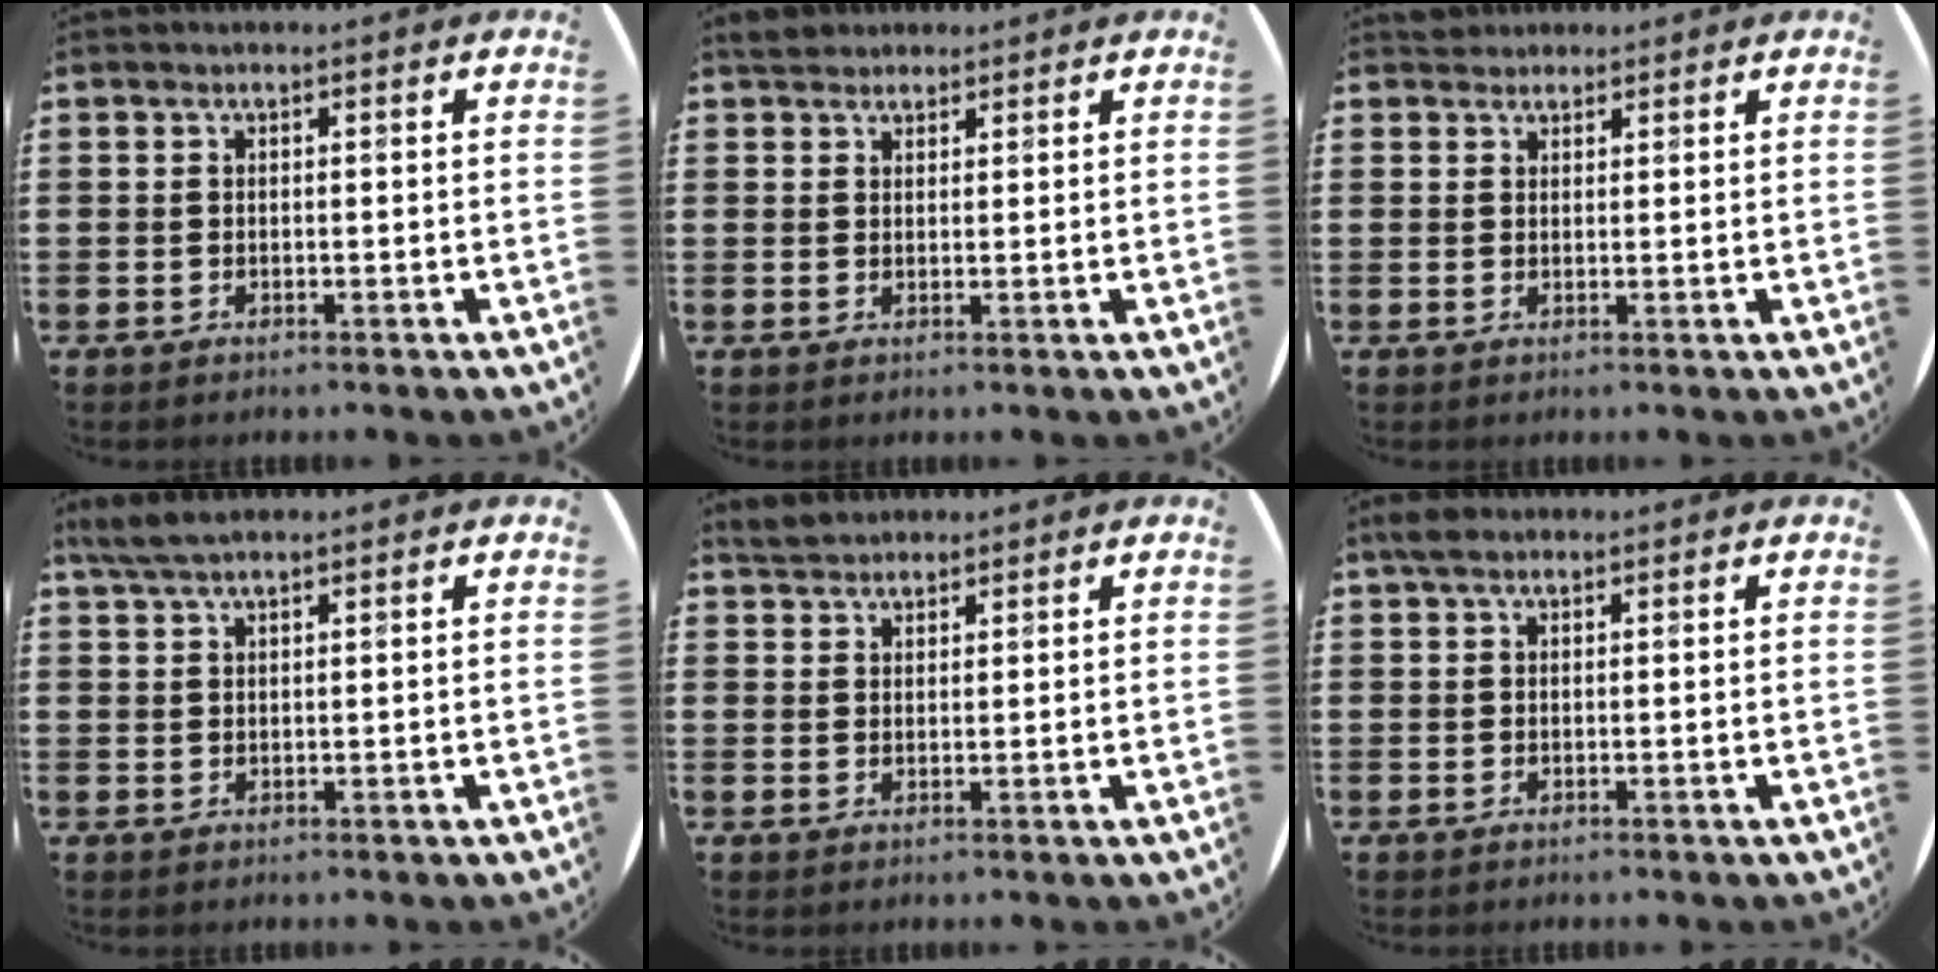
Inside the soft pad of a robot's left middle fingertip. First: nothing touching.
{"total": 2.3, "force": [2.1, 0.9, 0.1], "torque": [0.002, 0.004, 0.039]}
{"total": 1.7, "force": [1.6, 0.6, -0.1], "torque": [0.007, 0.001, 0.030]}
{"total": 3.0, "force": [2.4, 0.6, 1.7], "torque": [-0.037, 0.006, 0.044]}
{"total": 2.6, "force": [2.5, 0.8, 0.1], "torque": [0.000, 0.001, 0.048]}
{"total": 1.5, "force": [1.1, 0.7, 0.7], "torque": [-0.007, 0.003, 0.018]}